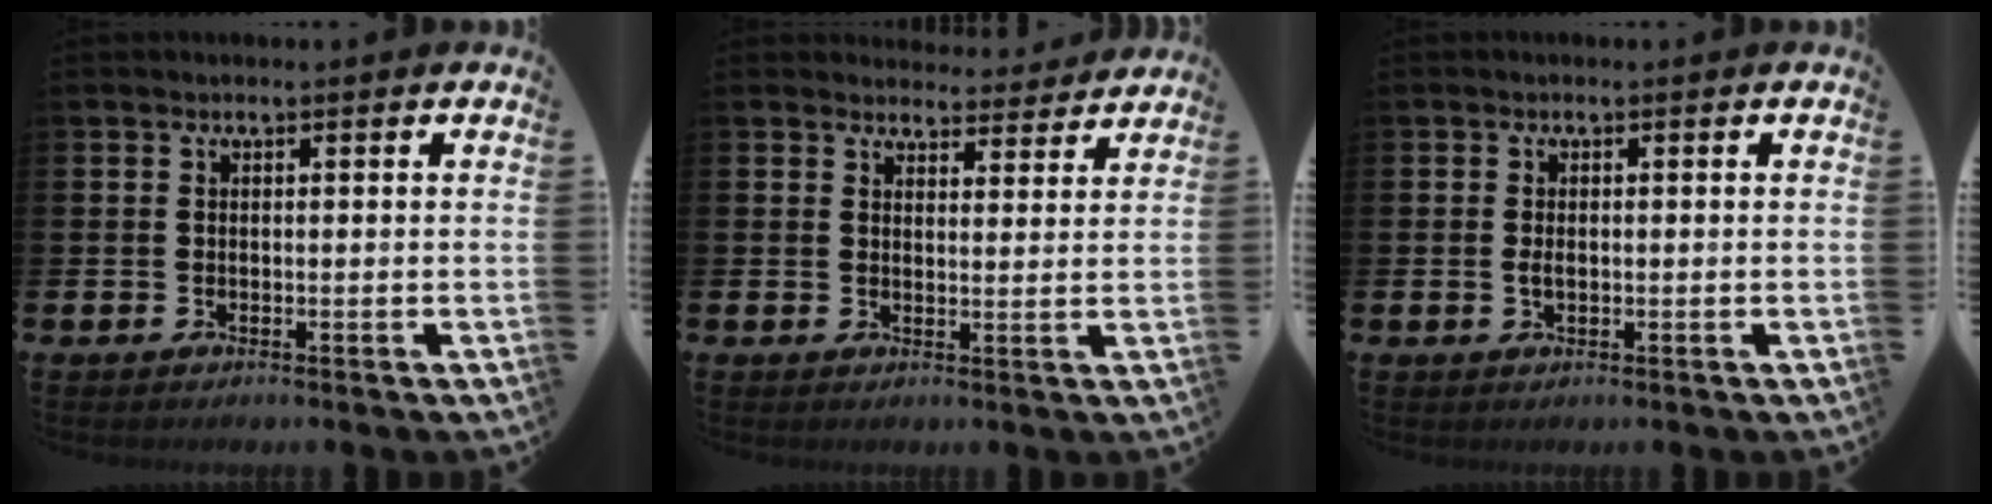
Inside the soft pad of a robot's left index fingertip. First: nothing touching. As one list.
[{"total": 3.8, "force": [3.7, 0.8, -0.1], "torque": [0.004, -0.025, 0.064]}, {"total": 1.2, "force": [-0.1, 0.7, 1.0], "torque": [-0.028, 0.007, -0.002]}]